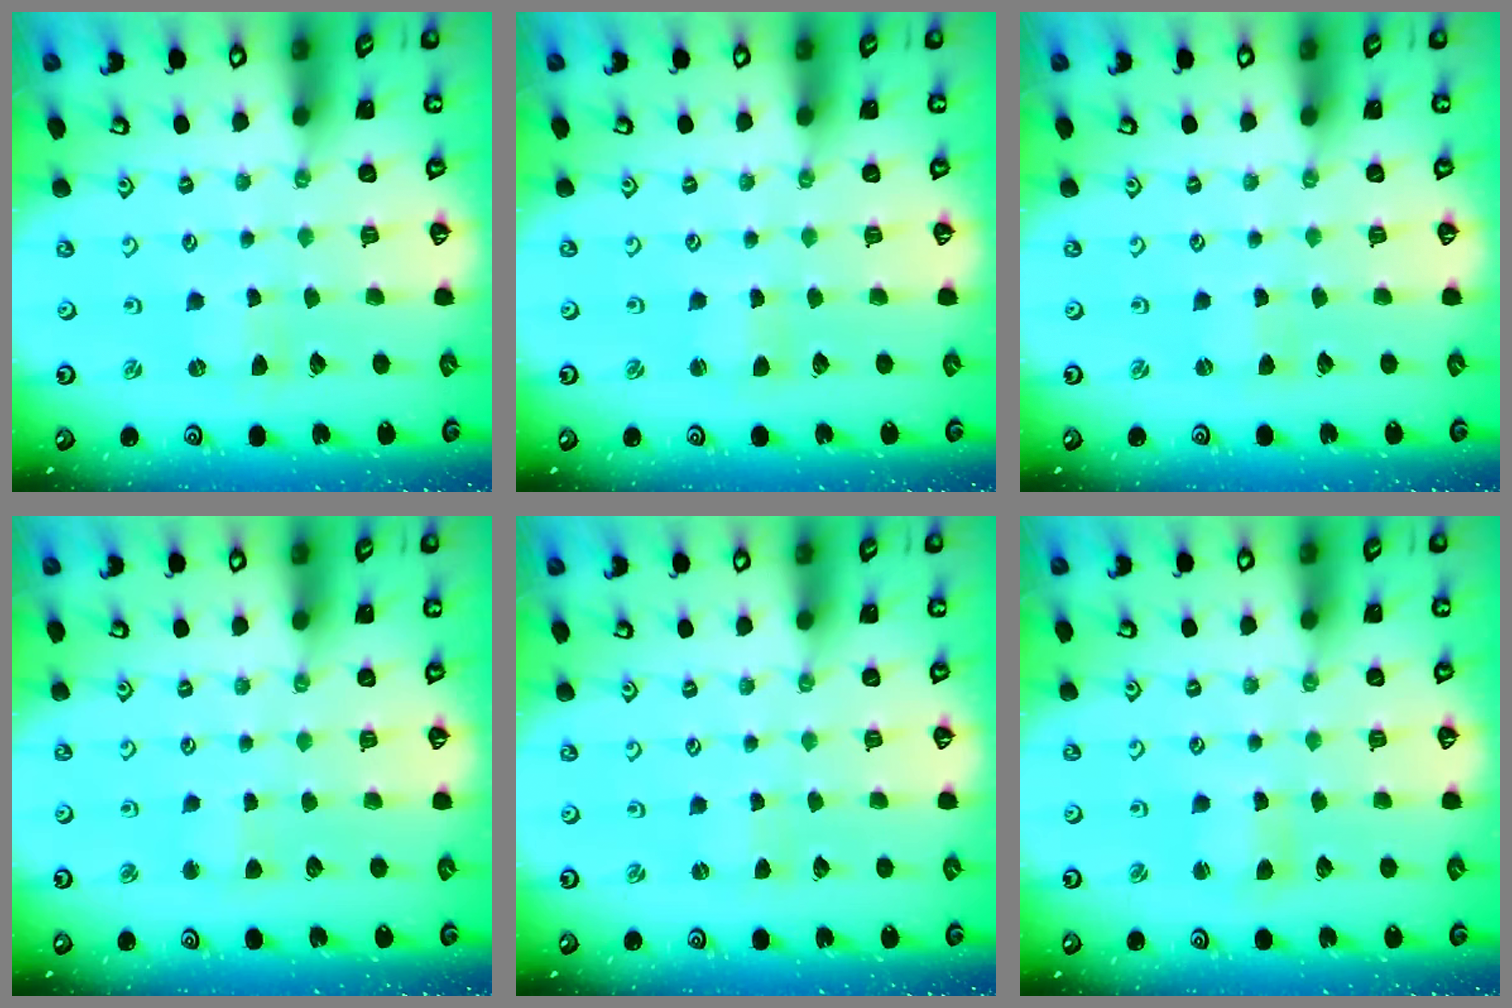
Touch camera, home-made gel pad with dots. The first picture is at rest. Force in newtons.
{"total": 1.2, "press": 1.2, "slide": 0.2}
{"total": 0.6, "press": 0.6, "slide": 0.1}
{"total": 2.8, "press": 2.8, "slide": 0.3}
{"total": 0.0}
{"total": 2.7, "press": 2.7, "slide": 0.2}